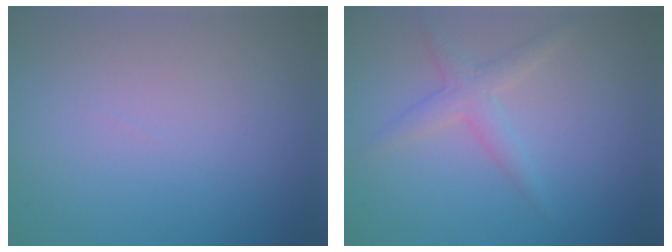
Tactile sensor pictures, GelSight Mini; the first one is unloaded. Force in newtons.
{"total": 2.2, "press": 2.2, "slide": 0.1}